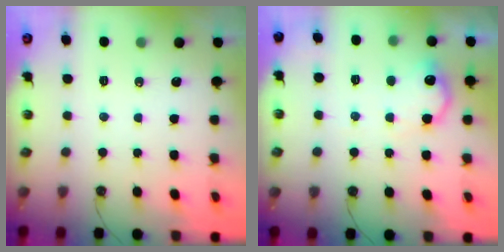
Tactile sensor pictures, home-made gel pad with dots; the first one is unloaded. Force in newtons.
{"total": 11.1, "press": 11.1, "slide": 0.3}